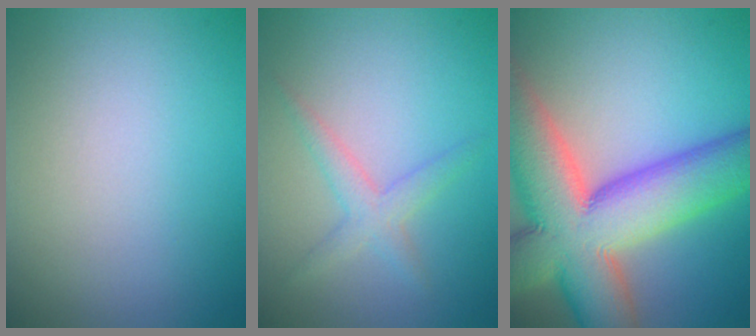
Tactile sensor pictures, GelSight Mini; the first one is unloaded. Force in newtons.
{"total": 2.1, "press": 2.1, "slide": 0.1}
{"total": 15.2, "press": 15.1, "slide": 1.1}